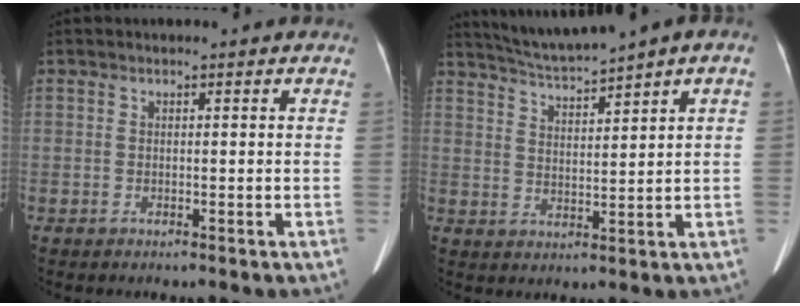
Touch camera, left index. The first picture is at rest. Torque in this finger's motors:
{"motor_torque": [-1.21, -0.93, -0.82, 0.02]}